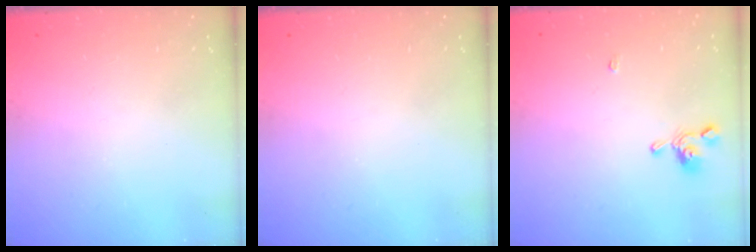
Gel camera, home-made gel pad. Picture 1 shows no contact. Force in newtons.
{"total": 0.0}
{"total": 3.2, "press": 3.2, "slide": 0.2}